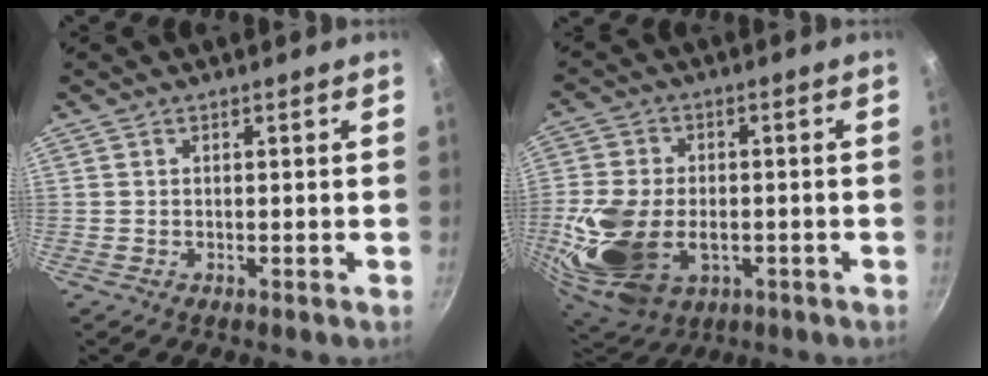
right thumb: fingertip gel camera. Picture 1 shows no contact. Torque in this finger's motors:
{"motor_torque": [2.44, 2.32, 1.45, -1.25, 0.68]}